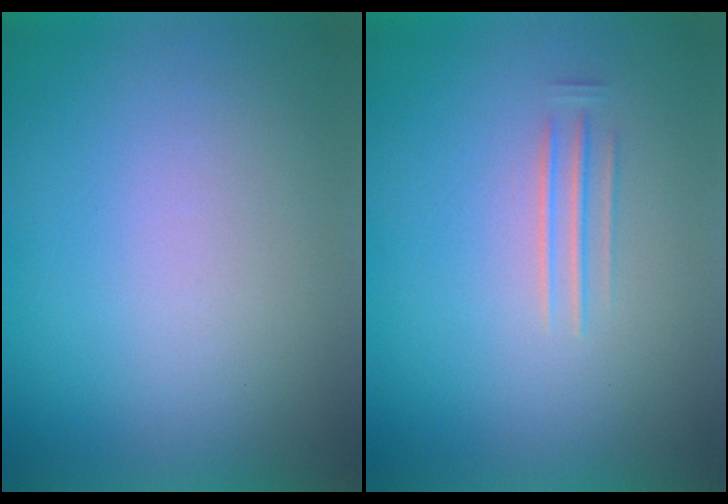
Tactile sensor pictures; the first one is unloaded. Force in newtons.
{"total": 1.7}